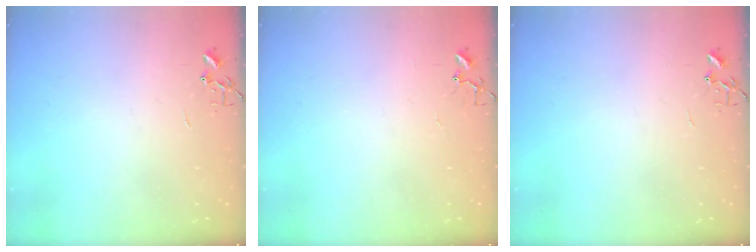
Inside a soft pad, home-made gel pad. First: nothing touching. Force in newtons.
{"total": 5.5, "press": 5.5, "slide": 0.3}
{"total": 0.0}